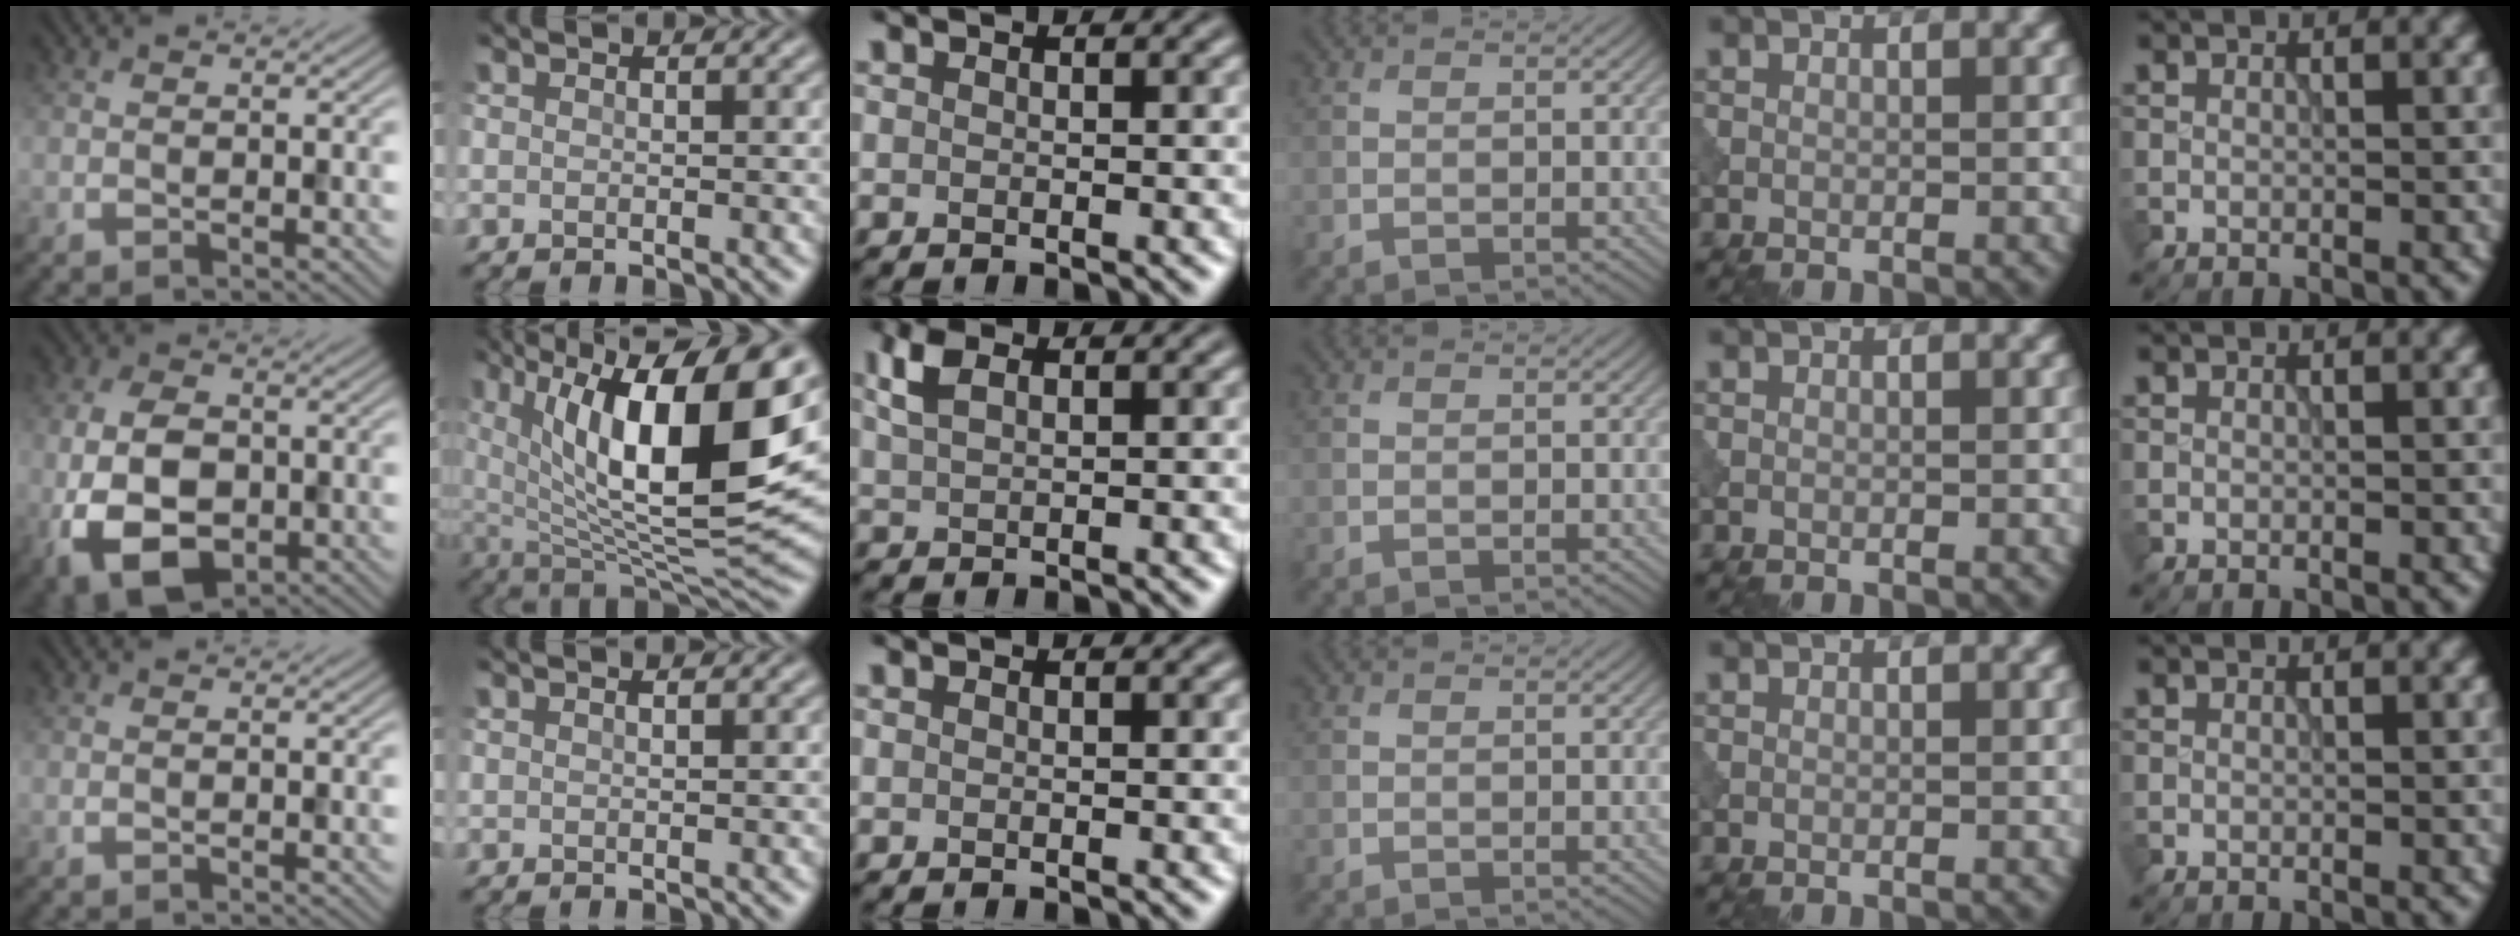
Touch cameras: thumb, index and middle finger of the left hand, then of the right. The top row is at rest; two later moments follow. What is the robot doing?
{"motion": "dispense", "object": "pipette"}